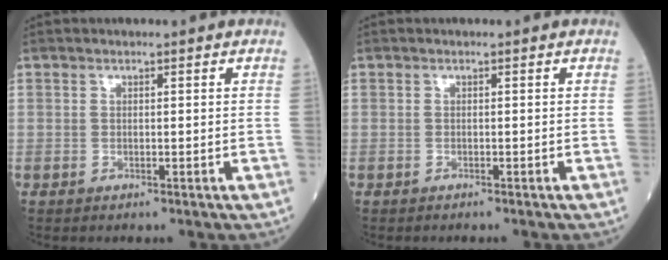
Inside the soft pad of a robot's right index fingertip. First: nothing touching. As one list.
[{"total": 0.8, "force": [-0.7, 0.0, 0.3], "torque": [-0.001, 0.000, -0.011]}]